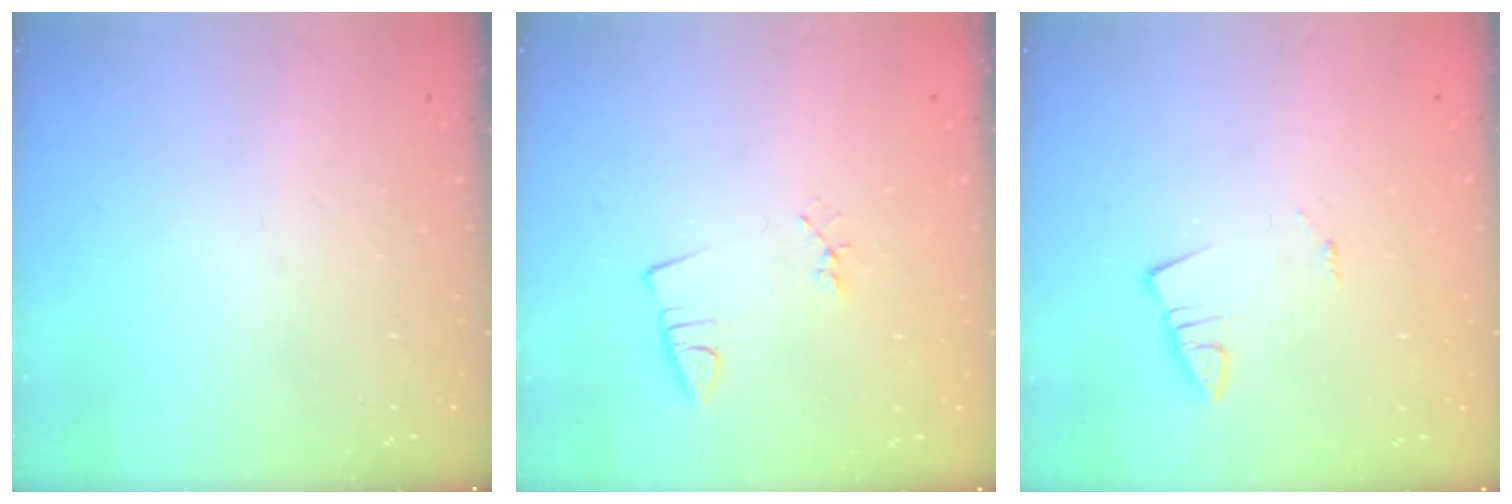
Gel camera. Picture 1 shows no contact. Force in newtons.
{"total": 1.9, "press": 1.4, "slide": 1.3}
{"total": 1.3, "press": 1.3, "slide": 0.1}